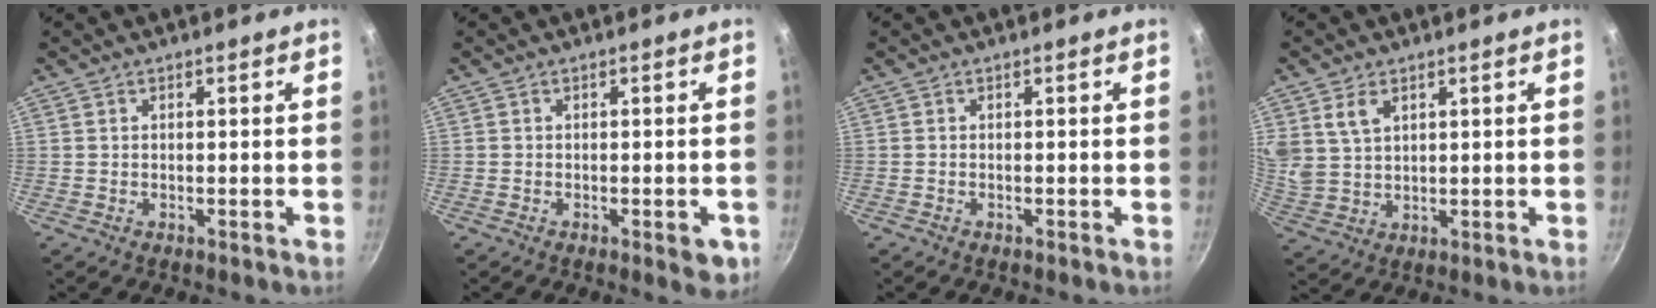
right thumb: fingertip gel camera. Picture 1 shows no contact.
{"total": 3.9, "force": [-1.5, 1.6, 3.2], "torque": [-0.034, 0.002, -0.017]}
{"total": 0.0}
{"total": 5.9, "force": [2.7, 3.9, 3.5], "torque": [-0.059, -0.013, 0.063]}